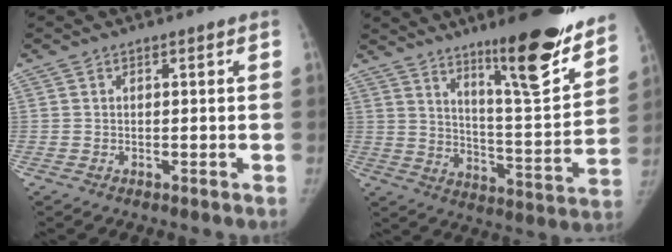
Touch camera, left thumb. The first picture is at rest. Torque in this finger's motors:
{"motor_torque": [1.97, -1.62, 1.53, -1.24, 0.14]}